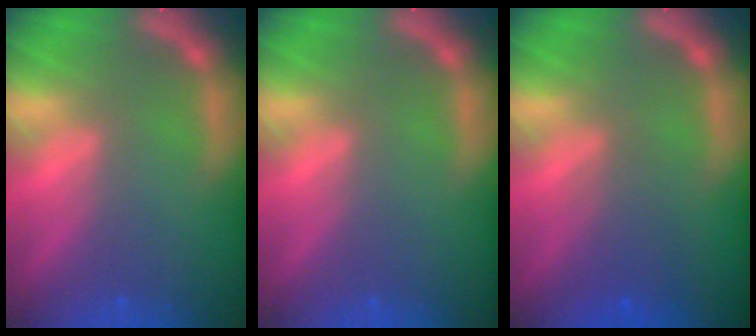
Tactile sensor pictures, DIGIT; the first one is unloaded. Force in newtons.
{"total": 0.0}
{"total": 2.5}